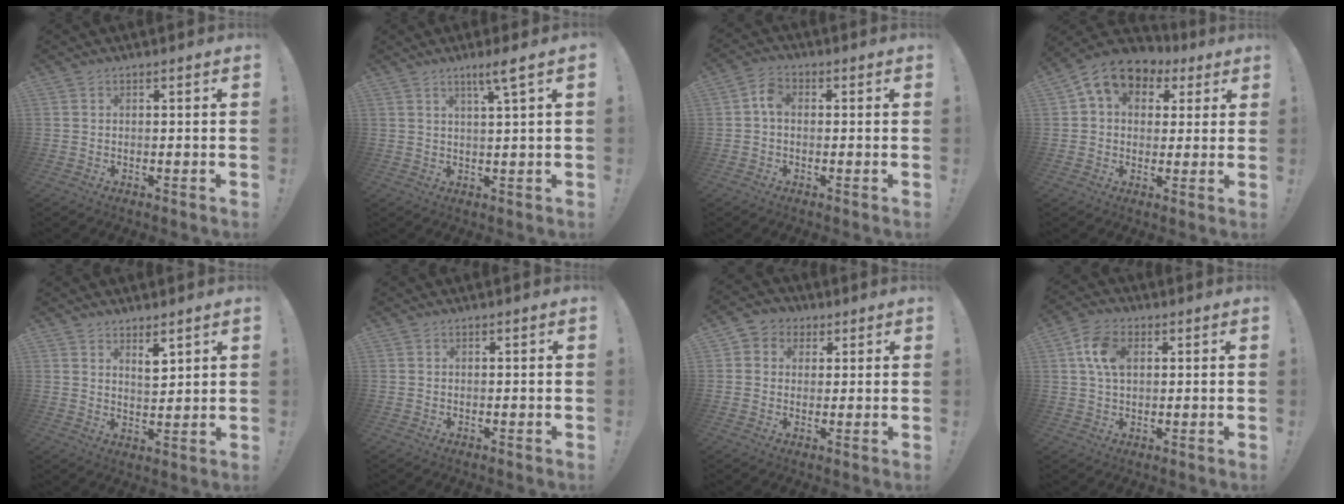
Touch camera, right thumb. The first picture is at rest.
{"total": 4.9, "force": [2.7, -0.5, 4.0], "torque": [-0.062, -0.013, 0.038]}
{"total": 4.5, "force": [-0.1, 3.1, 3.3], "torque": [-0.054, 0.013, -0.002]}
{"total": 9.9, "force": [4.4, 7.4, 4.9], "torque": [-0.078, -0.015, 0.087]}
{"total": 5.5, "force": [4.3, 2.2, 2.6], "torque": [-0.029, -0.033, 0.075]}
{"total": 0.0}
{"total": 4.9, "force": [0.7, 4.7, 1.2], "torque": [-0.015, 0.002, 0.014]}
{"total": 9.4, "force": [2.3, 6.4, 6.5], "torque": [-0.125, 0.008, 0.044]}